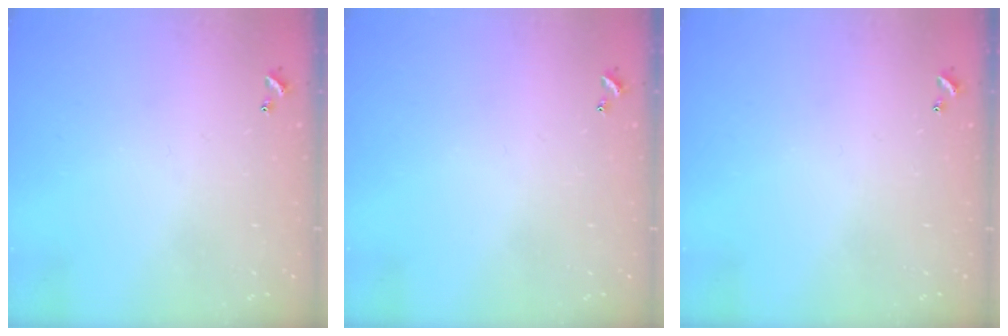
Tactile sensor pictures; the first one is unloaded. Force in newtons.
{"total": 0.0}
{"total": 0.0}